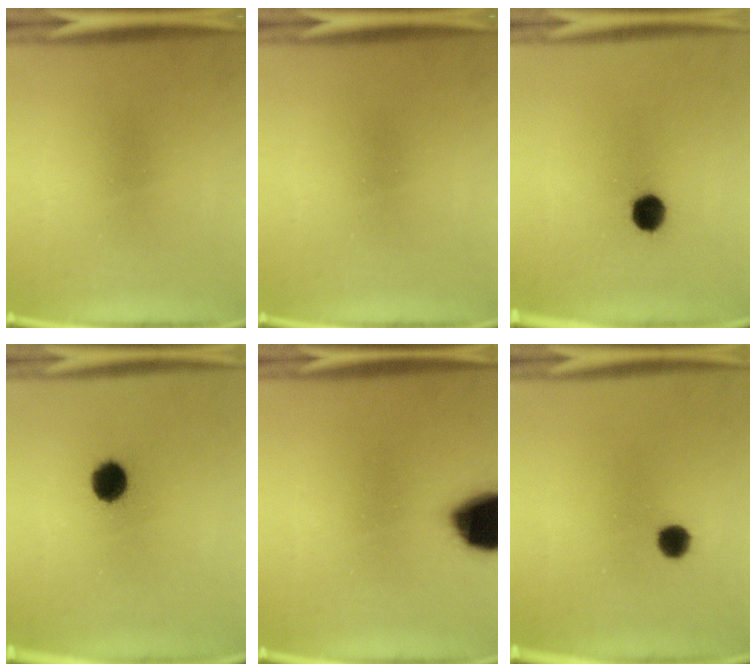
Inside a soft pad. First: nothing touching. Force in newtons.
{"total": 0.0}
{"total": 5.2}
{"total": 7.2}
{"total": 17.6}
{"total": 2.8}